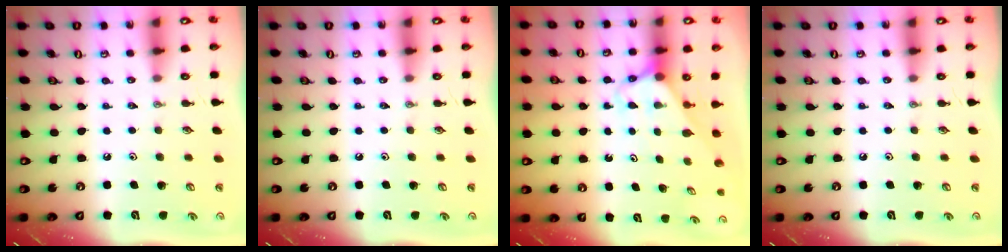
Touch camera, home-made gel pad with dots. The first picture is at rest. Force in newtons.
{"total": 0.0}
{"total": 2.8, "press": 2.8, "slide": 0.1}
{"total": 0.0}